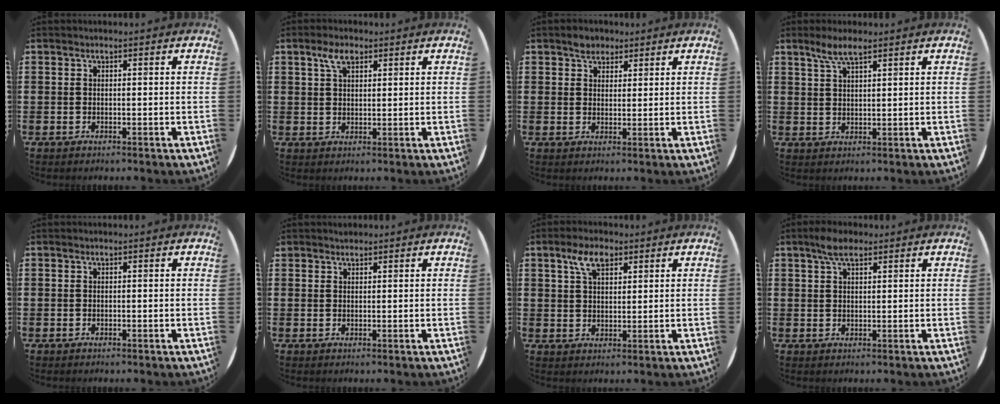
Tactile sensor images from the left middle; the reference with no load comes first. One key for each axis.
{"total": 3.4, "fx": 2.3, "fy": 1.6, "fz": 2.0, "tx": -0.036, "ty": 0.006, "tz": 0.039}
{"total": 2.6, "fx": 2.2, "fy": 1.3, "fz": 0.2, "tx": 0.001, "ty": 0.002, "tz": 0.041}
{"total": 3.8, "fx": 2.8, "fy": 0.8, "fz": 2.5, "tx": -0.052, "ty": 0.006, "tz": 0.049}
{"total": 0.0}
{"total": 0.9, "fx": 0.8, "fy": 0.3, "fz": -0.1, "tx": 0.002, "ty": 0.003, "tz": 0.015}
{"total": 4.9, "fx": 3.1, "fy": 2.4, "fz": 3.0, "tx": -0.058, "ty": 0.007, "tz": 0.054}
{"total": 3.3, "fx": 2.5, "fy": 1.3, "fz": 1.7, "tx": -0.030, "ty": 0.003, "tz": 0.043}